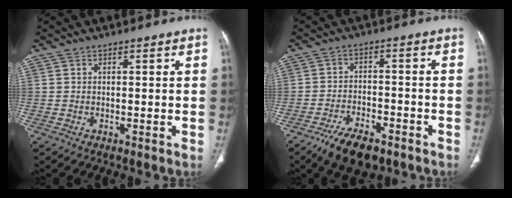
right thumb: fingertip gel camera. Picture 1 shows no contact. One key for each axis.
{"total": 9.6, "fx": -6.7, "fy": 4.2, "fz": 5.4, "tx": -0.086, "ty": 0.027, "tz": -0.111}